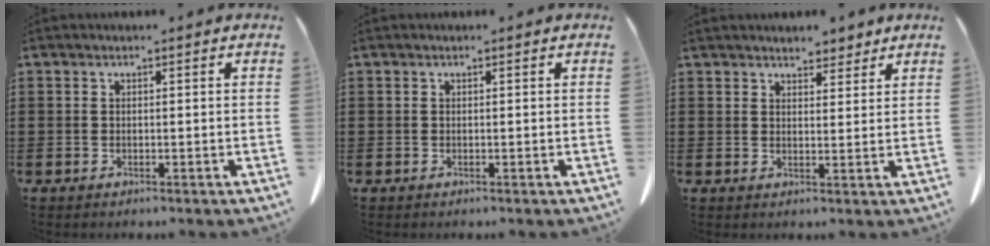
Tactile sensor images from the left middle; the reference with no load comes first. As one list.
[{"total": 0.0}, {"total": 3.8, "force": [3.6, 1.2, 0.5], "torque": [-0.010, -0.007, 0.068]}]